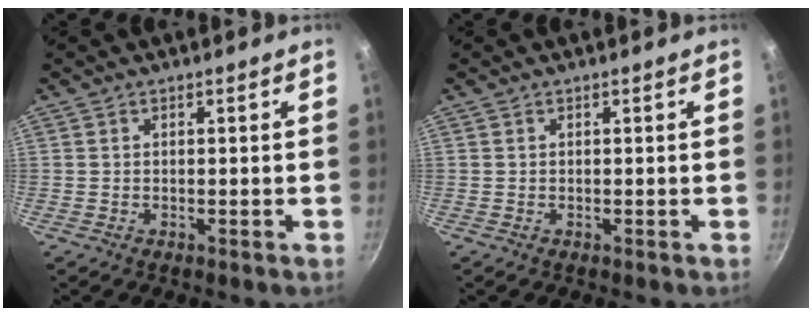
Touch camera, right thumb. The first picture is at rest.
{"total": 0.0}